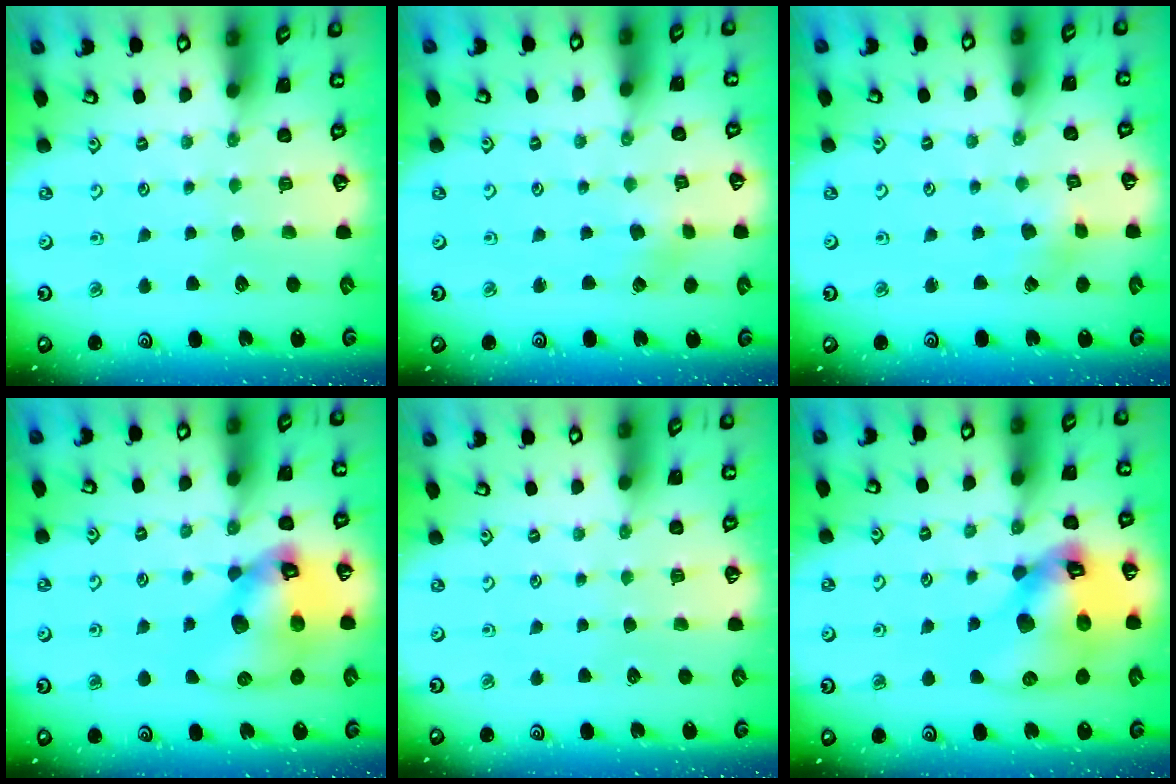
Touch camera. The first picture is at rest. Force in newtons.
{"total": 2.0, "press": 2.0, "slide": 0.3}
{"total": 2.5, "press": 2.5, "slide": 0.3}
{"total": 16.1, "press": 16.0, "slide": 2.2}
{"total": 0.0}
{"total": 20.9, "press": 20.7, "slide": 2.7}